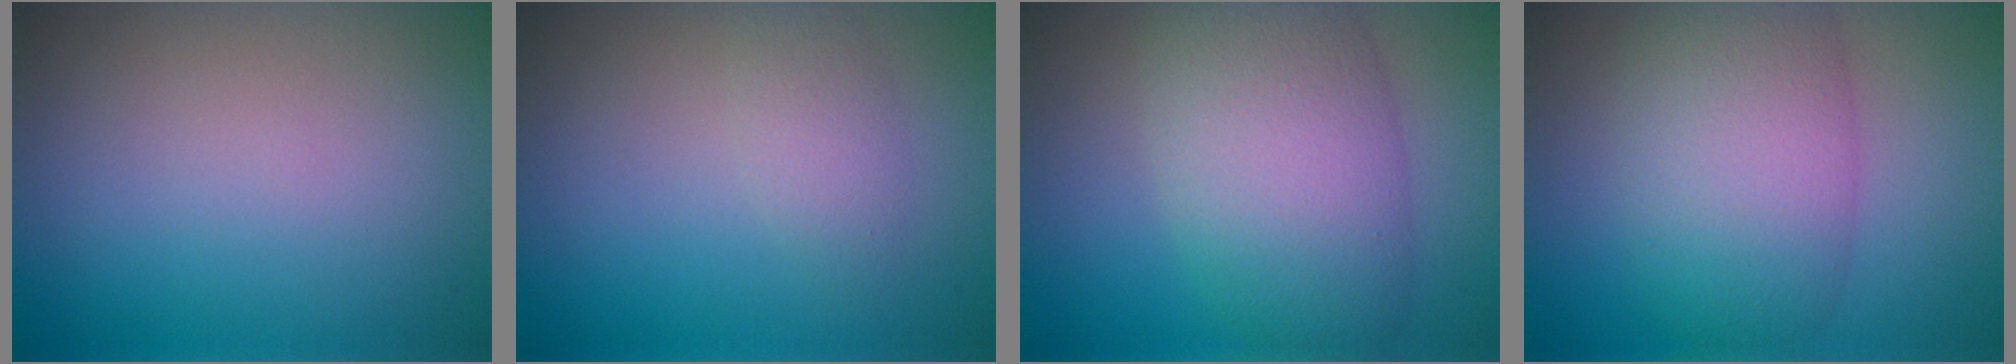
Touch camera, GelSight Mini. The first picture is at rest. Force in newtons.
{"total": 1.8, "press": 1.8, "slide": 0.1}
{"total": 8.9, "press": 8.9, "slide": 0.4}
{"total": 7.9, "press": 7.9, "slide": 0.2}